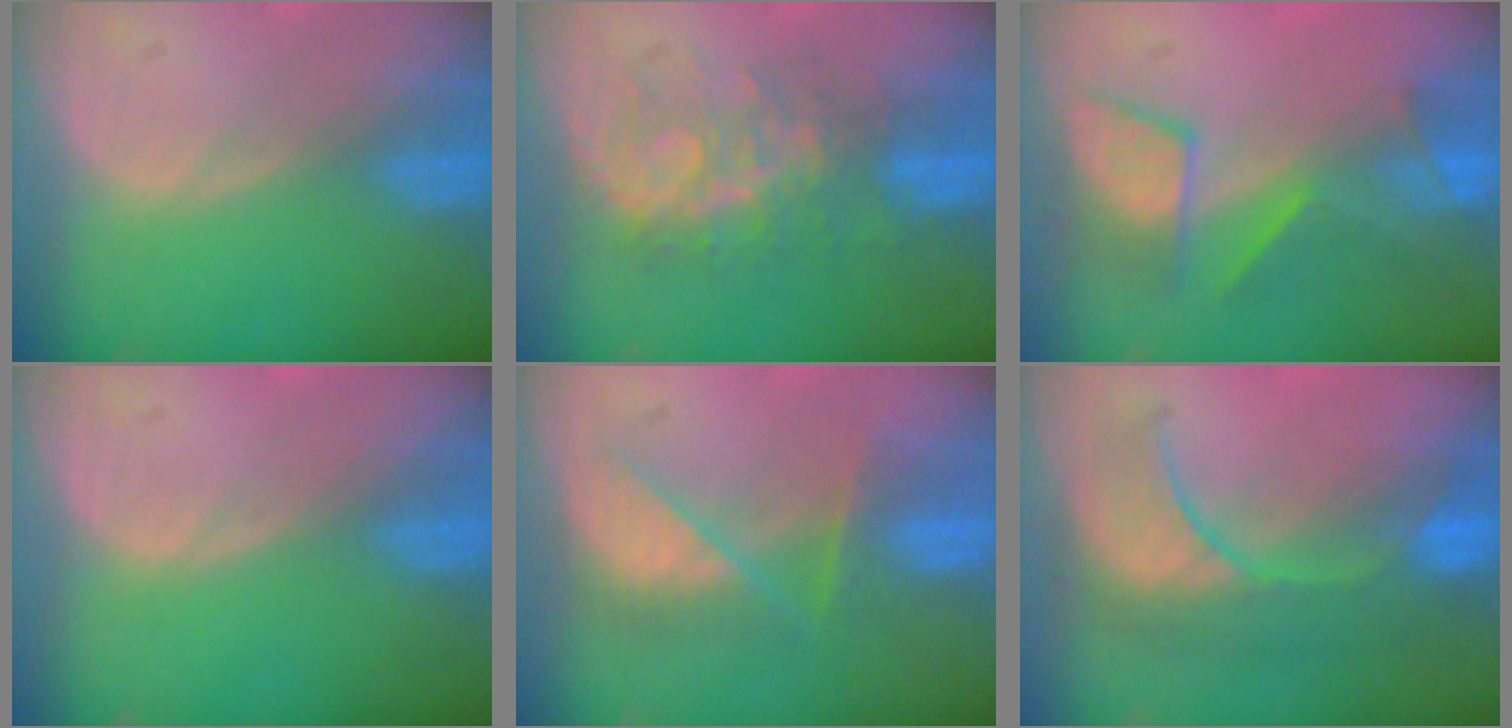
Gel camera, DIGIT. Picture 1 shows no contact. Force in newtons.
{"total": 7.6, "press": 7.5, "slide": 1.5}
{"total": 7.7, "press": 7.3, "slide": 2.6}
{"total": 0.0}
{"total": 7.2, "press": 7.0, "slide": 1.7}
{"total": 9.5, "press": 9.1, "slide": 2.7}